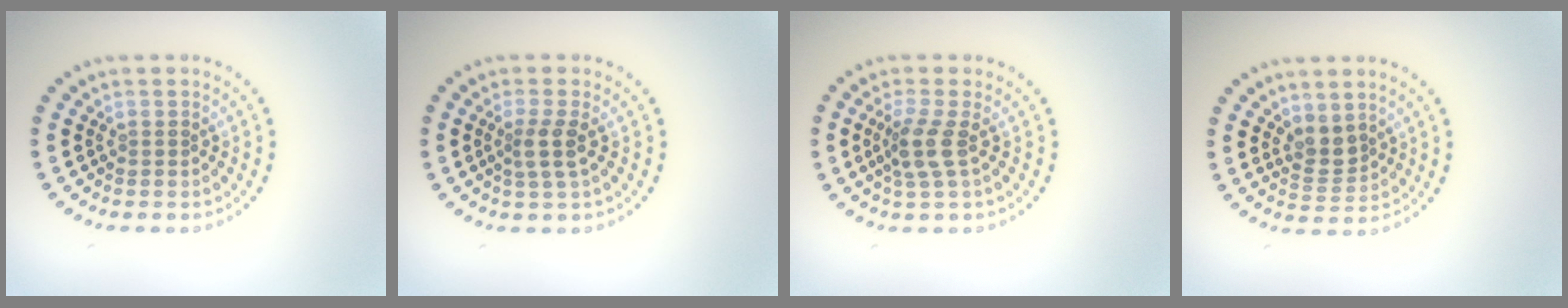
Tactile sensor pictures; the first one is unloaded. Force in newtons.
{"total": 2.1, "press": 1.7, "slide": 1.3}
{"total": 2.5, "press": 2.0, "slide": 1.6}
{"total": 2.3, "press": 1.9, "slide": 1.3}